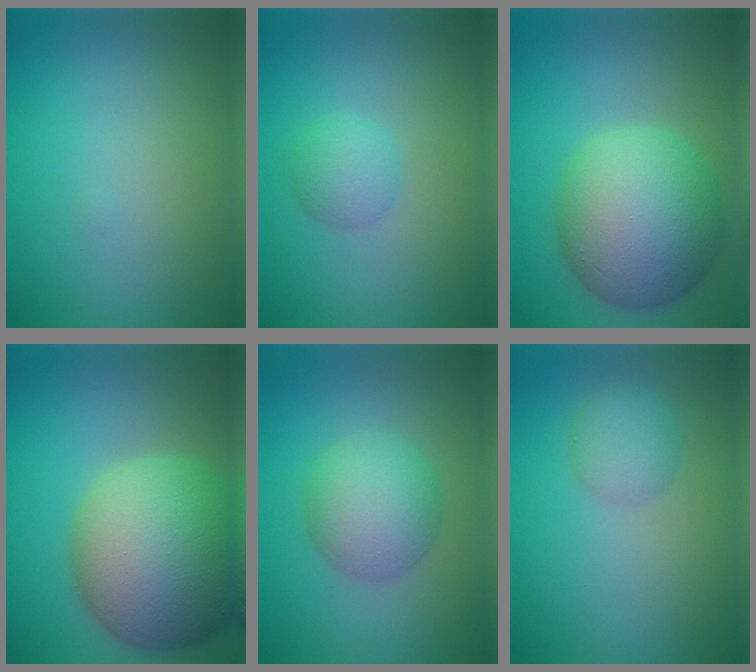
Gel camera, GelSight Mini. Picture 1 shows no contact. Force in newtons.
{"total": 2.1, "press": 2.1, "slide": 0.1}
{"total": 10.9, "press": 10.9, "slide": 0.3}
{"total": 14.6, "press": 14.6, "slide": 1.3}
{"total": 5.1, "press": 5.1, "slide": 0.2}
{"total": 2.4, "press": 2.4, "slide": 0.0}